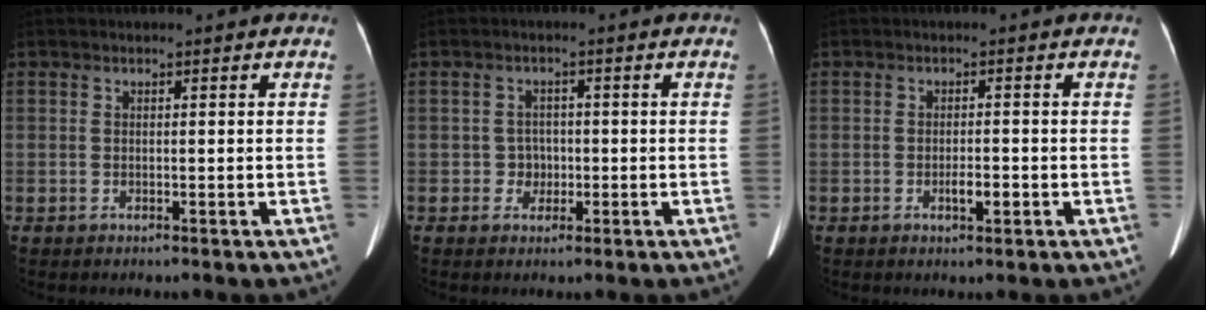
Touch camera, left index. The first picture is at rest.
{"total": 2.4, "force": [-0.6, 2.3, 0.4], "torque": [-0.002, 0.005, -0.009]}
{"total": 2.1, "force": [-0.9, 0.7, 1.7], "torque": [-0.030, -0.001, -0.014]}